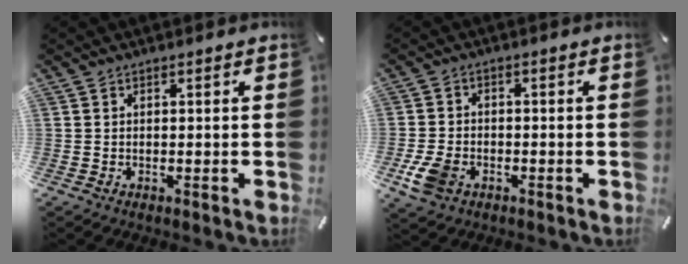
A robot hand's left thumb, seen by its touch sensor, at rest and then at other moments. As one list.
[{"total": 6.3, "force": [-2.7, 4.4, 3.7], "torque": [-0.094, 0.005, -0.052]}]